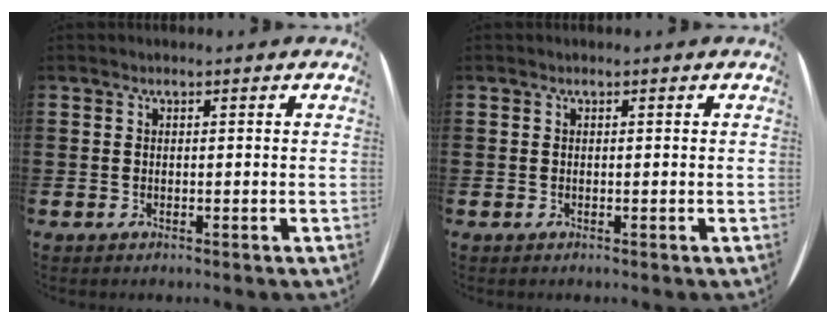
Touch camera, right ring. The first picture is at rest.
{"total": 0.0}